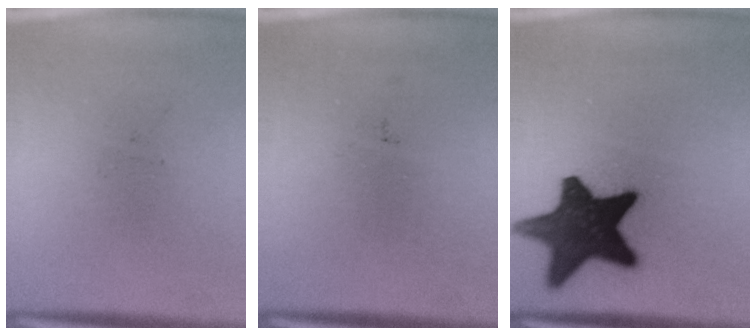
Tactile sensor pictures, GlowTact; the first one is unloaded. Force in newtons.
{"total": 0.0}
{"total": 16.0}